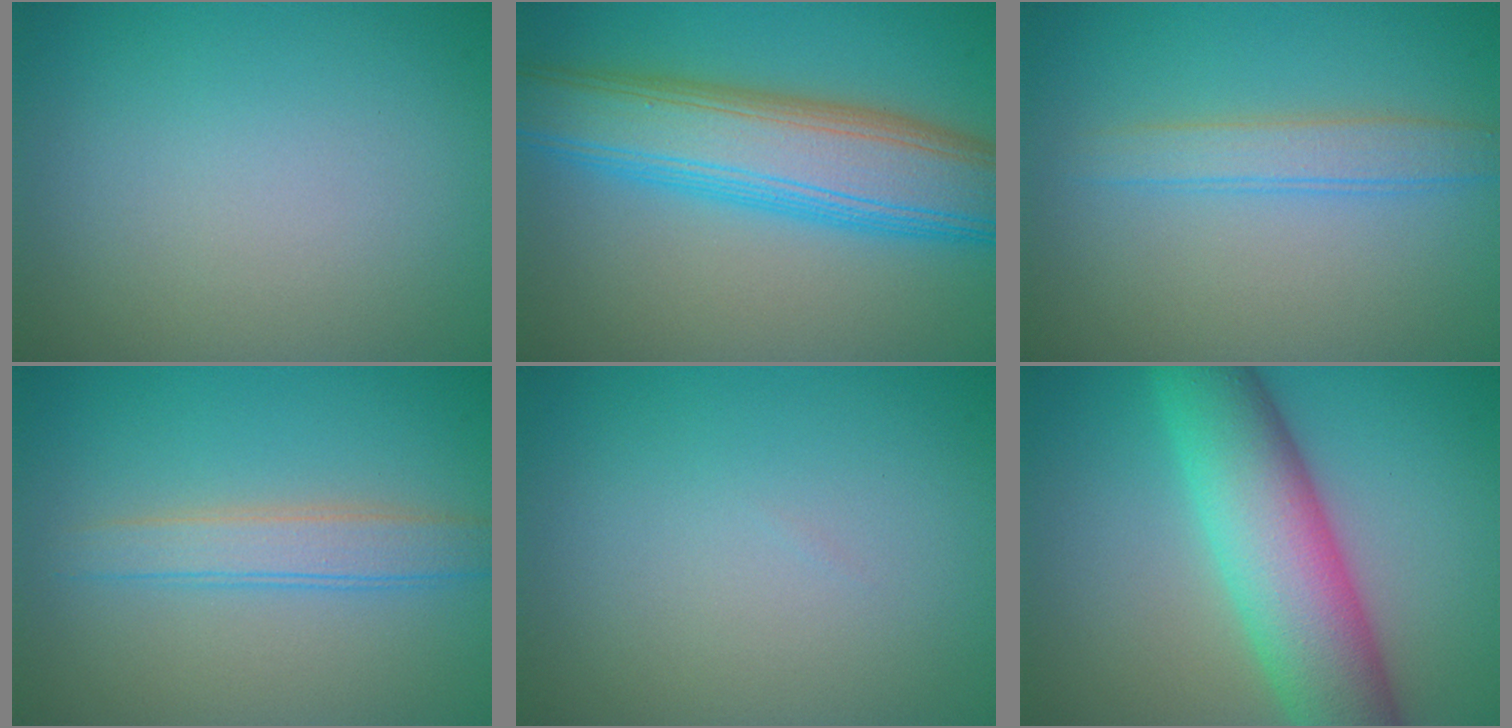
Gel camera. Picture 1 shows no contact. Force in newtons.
{"total": 9.4, "press": 9.4, "slide": 0.3}
{"total": 2.4, "press": 2.3, "slide": 0.2}
{"total": 2.8, "press": 2.8, "slide": 0.1}
{"total": 0.0}
{"total": 9.3, "press": 9.3, "slide": 0.3}